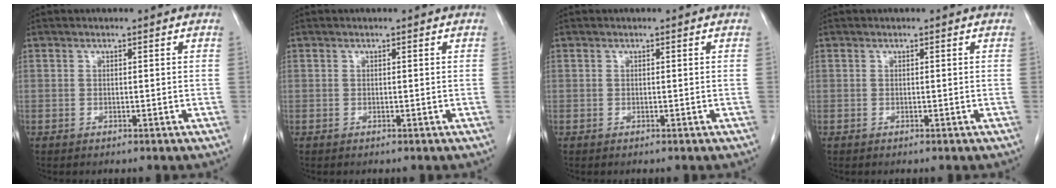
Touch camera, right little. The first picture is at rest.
{"total": 0.0}
{"total": 0.0}
{"total": 0.0}